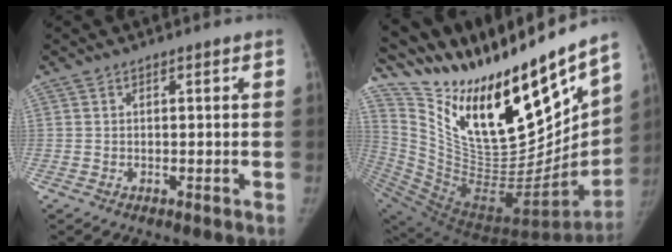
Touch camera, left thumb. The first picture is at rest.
{"total": 35.2, "force": [25.4, 10.6, 22.0], "torque": [-0.341, -0.117, 0.435]}